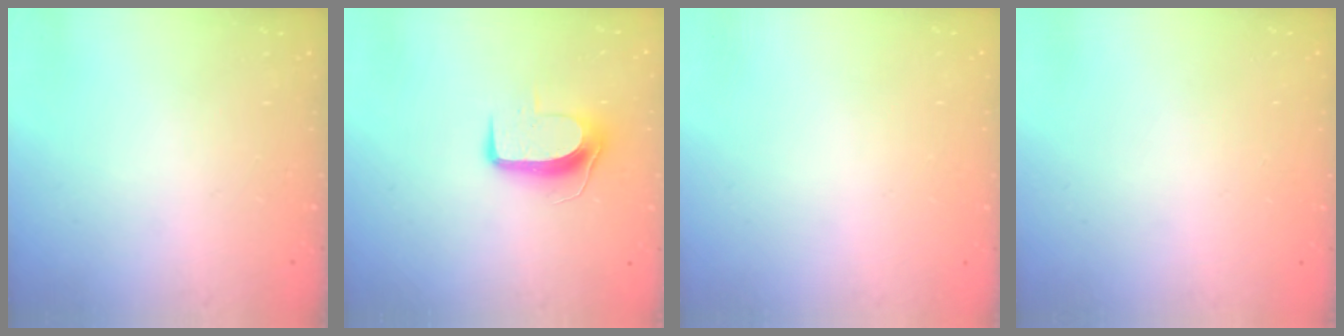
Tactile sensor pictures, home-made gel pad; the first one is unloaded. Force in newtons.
{"total": 8.8, "press": 8.8, "slide": 0.2}
{"total": 0.0}
{"total": 0.0}